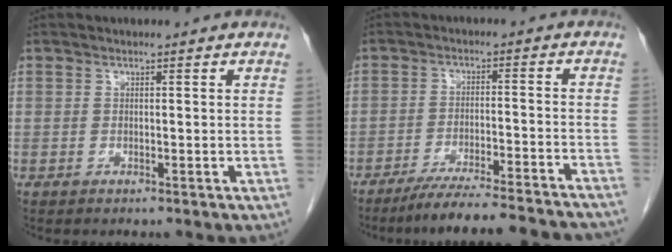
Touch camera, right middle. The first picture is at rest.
{"total": 18.4, "force": [-16.8, 0.5, 7.7], "torque": [-0.092, -0.022, -0.231]}